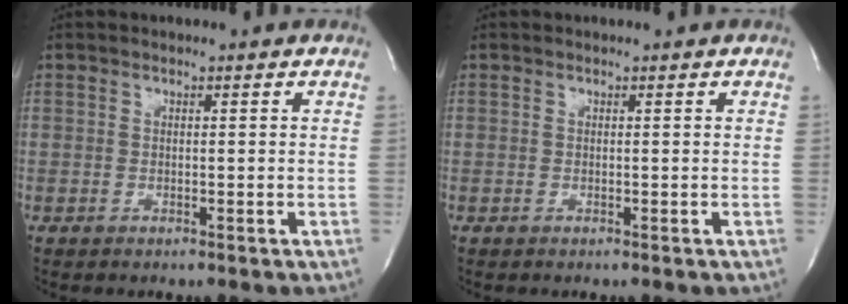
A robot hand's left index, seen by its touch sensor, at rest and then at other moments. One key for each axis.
{"total": 0.0}